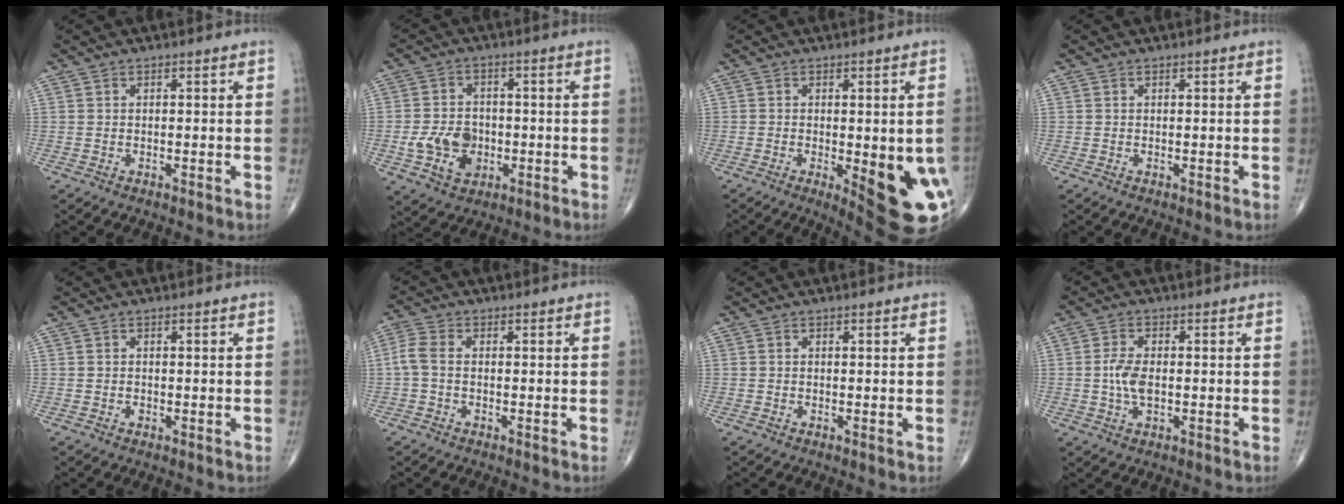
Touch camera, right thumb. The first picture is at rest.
{"total": 8.5, "force": [-1.9, 6.3, 5.5], "torque": [-0.080, 0.007, -0.031]}
{"total": 16.5, "force": [-4.1, 5.7, 15.0], "torque": [-0.133, -0.006, -0.028]}
{"total": 0.0}
{"total": 0.6, "force": [-0.3, 0.4, 0.3], "torque": [-0.004, 0.001, -0.006]}
{"total": 3.4, "force": [-0.4, 2.0, 2.8], "torque": [-0.071, 0.007, -0.018]}
{"total": 0.0}
{"total": 4.6, "force": [-0.4, 2.3, 4.0], "torque": [-0.085, 0.000, -0.011]}